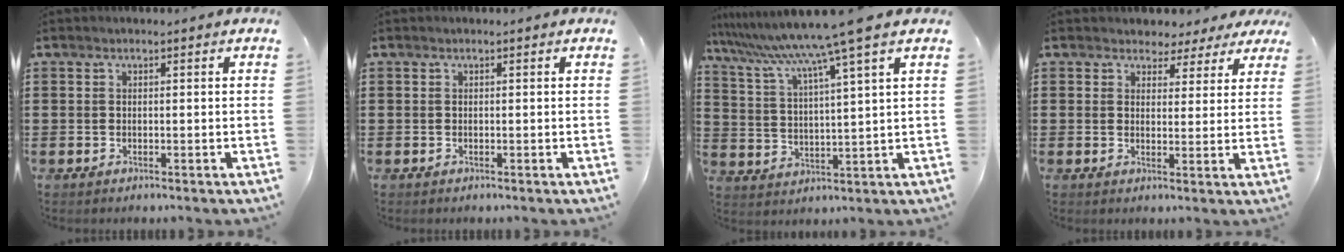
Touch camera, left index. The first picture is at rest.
{"total": 0.0}
{"total": 9.4, "force": [7.3, -1.7, 5.6], "torque": [-0.138, -0.047, 0.113]}
{"total": 3.2, "force": [2.5, 1.9, 0.2], "torque": [-0.021, 0.001, 0.044]}